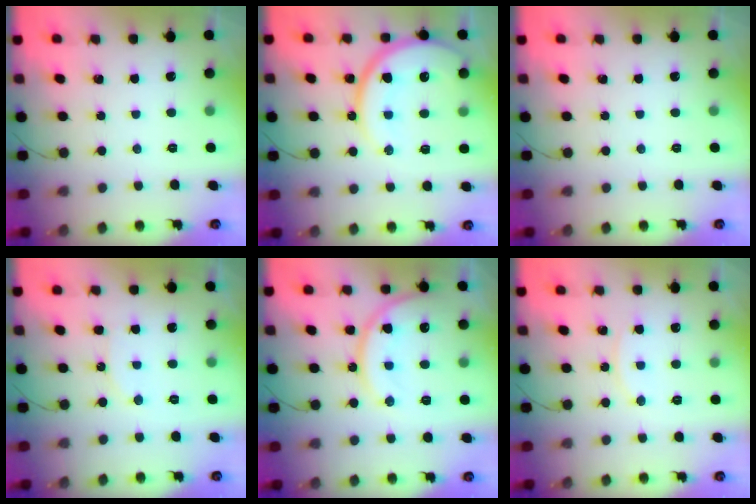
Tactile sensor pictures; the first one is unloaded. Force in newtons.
{"total": 15.4, "press": 15.3, "slide": 1.6}
{"total": 0.0}
{"total": 7.8, "press": 7.7, "slide": 0.7}
{"total": 15.2, "press": 15.1, "slide": 1.5}
{"total": 7.8, "press": 7.8, "slide": 0.4}